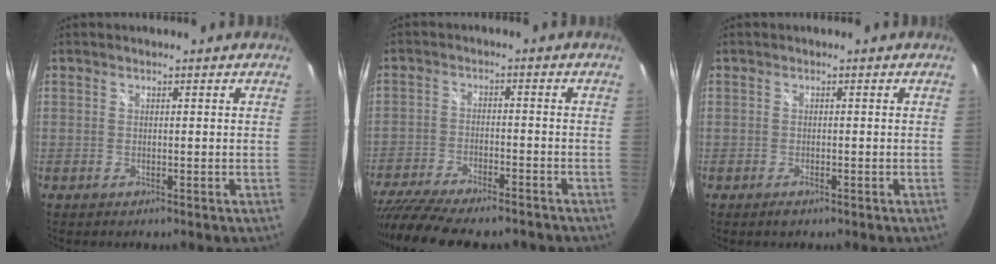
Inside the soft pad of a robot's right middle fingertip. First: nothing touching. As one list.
[{"total": 18.0, "force": [-15.2, 3.9, 8.8], "torque": [-0.182, -0.043, -0.240]}, {"total": 1.2, "force": [-0.9, 0.4, 0.7], "torque": [-0.012, -0.002, -0.016]}]